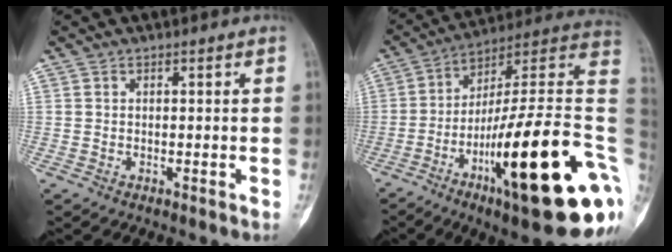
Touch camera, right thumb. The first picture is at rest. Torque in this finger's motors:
{"motor_torque": [3.63, 1.38, 2.17, -0.60, 0.71]}